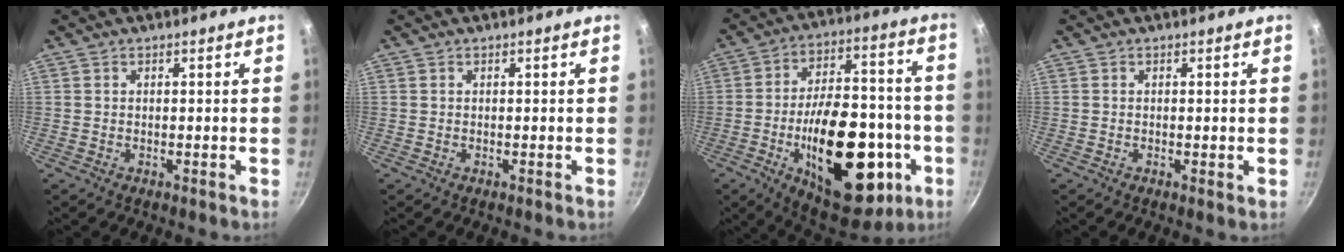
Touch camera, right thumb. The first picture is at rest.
{"total": 0.0}
{"total": 28.6, "force": [-8.4, 14.7, 23.1], "torque": [-0.303, 0.042, -0.106]}
{"total": 0.6, "force": [0.0, 0.1, 0.6], "torque": [-0.009, -0.002, -0.002]}